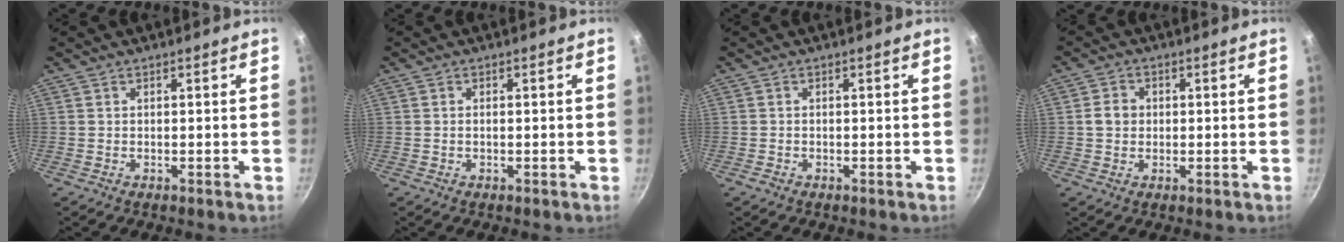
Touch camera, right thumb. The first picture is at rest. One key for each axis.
{"total": 0.7, "fx": -0.1, "fy": 0.3, "fz": 0.6, "tx": -0.012, "ty": 0.003, "tz": -0.002}
{"total": 0.6, "fx": -0.4, "fy": 0.4, "fz": 0.2, "tx": -0.008, "ty": 0.003, "tz": -0.007}
{"total": 3.6, "fx": 0.1, "fy": 3.1, "fz": 1.8, "tx": -0.018, "ty": 0.009, "tz": -0.004}